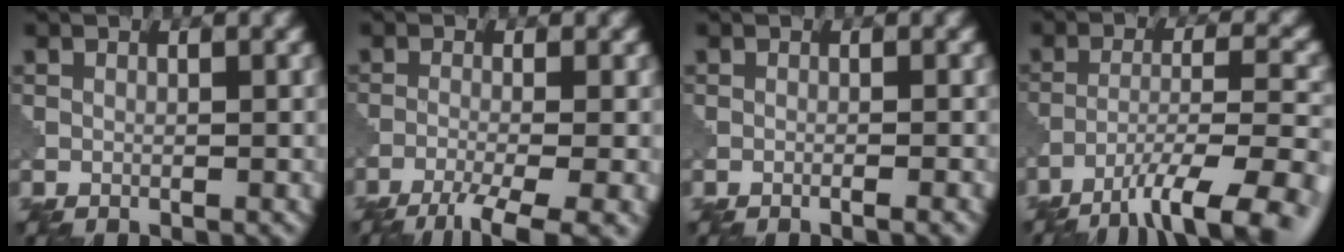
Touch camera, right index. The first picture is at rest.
{"total": 6.0, "force": [-3.9, 1.2, 4.5], "torque": [-0.070, -0.008, -0.072]}
{"total": 1.1, "force": [-0.5, 0.3, 1.0], "torque": [-0.009, -0.001, -0.018]}
{"total": 10.0, "force": [-6.9, 2.2, 7.0], "torque": [-0.116, -0.003, -0.103]}